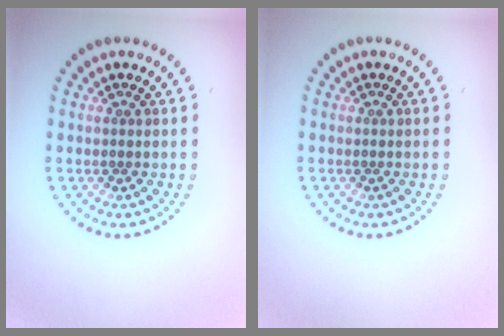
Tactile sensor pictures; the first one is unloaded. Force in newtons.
{"total": 0.0}